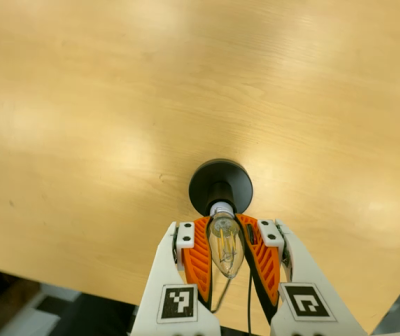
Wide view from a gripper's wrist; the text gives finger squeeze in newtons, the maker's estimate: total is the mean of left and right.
{"total": 28.6, "left": 32.8, "right": 24.4}